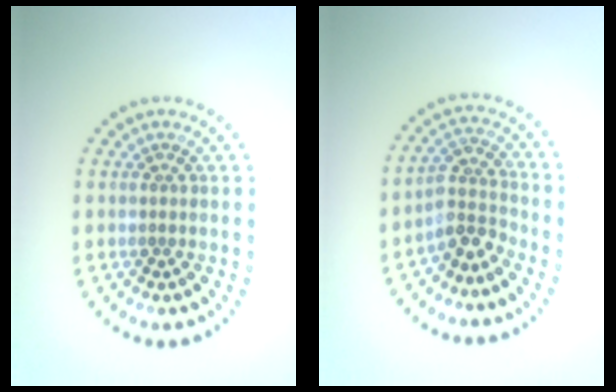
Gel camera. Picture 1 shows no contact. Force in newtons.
{"total": 3.0, "press": 2.1, "slide": 2.1}